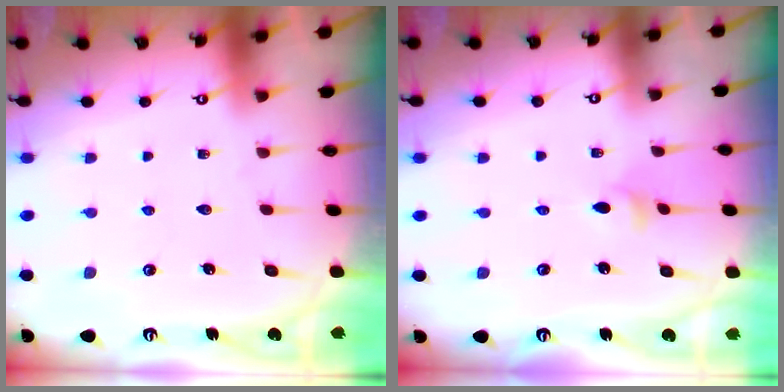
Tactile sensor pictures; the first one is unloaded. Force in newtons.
{"total": 2.8, "press": 2.7, "slide": 0.4}